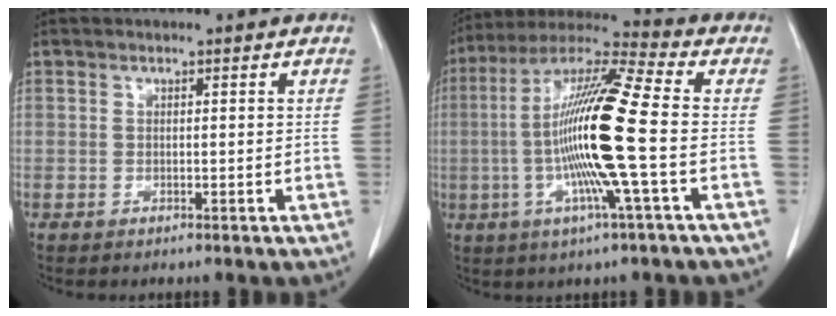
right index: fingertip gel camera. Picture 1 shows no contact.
{"total": 17.2, "force": [-2.2, -0.4, 17.0], "torque": [-0.330, -0.002, -0.056]}